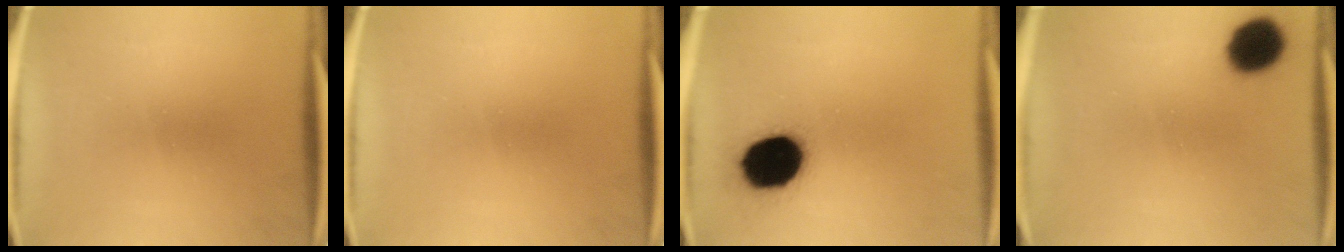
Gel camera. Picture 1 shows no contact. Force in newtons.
{"total": 0.0}
{"total": 16.9}
{"total": 11.0}